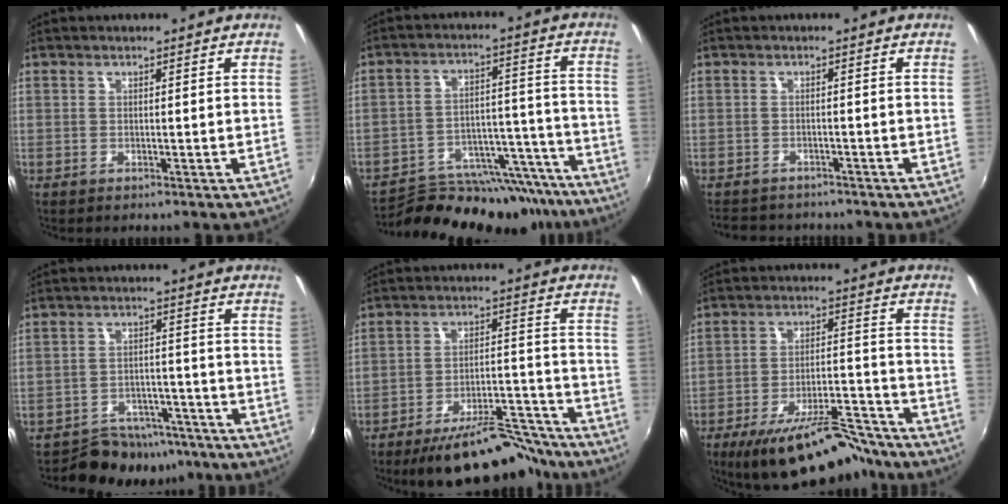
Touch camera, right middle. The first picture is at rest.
{"total": 22.7, "force": [-19.6, 8.5, 7.6], "torque": [-0.130, 0.030, -0.252]}
{"total": 5.5, "force": [-4.9, 2.3, 1.2], "torque": [-0.034, -0.010, -0.071]}
{"total": 4.6, "force": [-2.9, 3.5, 0.7], "torque": [-0.027, 0.007, -0.032]}
{"total": 16.4, "force": [-14.3, 4.3, 6.8], "torque": [-0.112, 0.022, -0.197]}
{"total": 17.8, "force": [-14.2, 5.3, 9.2], "torque": [-0.160, 0.002, -0.203]}